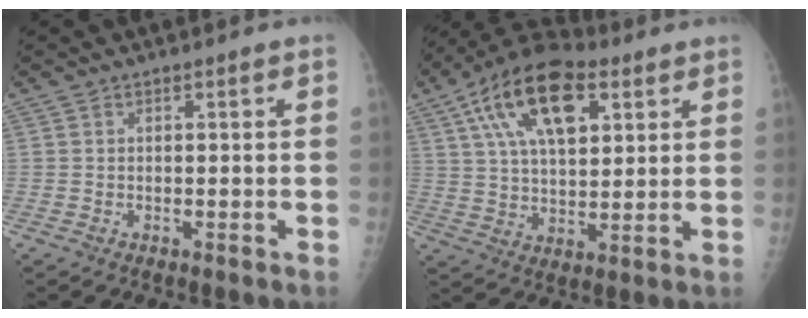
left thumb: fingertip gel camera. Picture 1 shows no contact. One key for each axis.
{"total": 18.2, "fx": 7.6, "fy": 9.4, "fz": 13.7, "tx": -0.217, "ty": -0.003, "tz": 0.129}